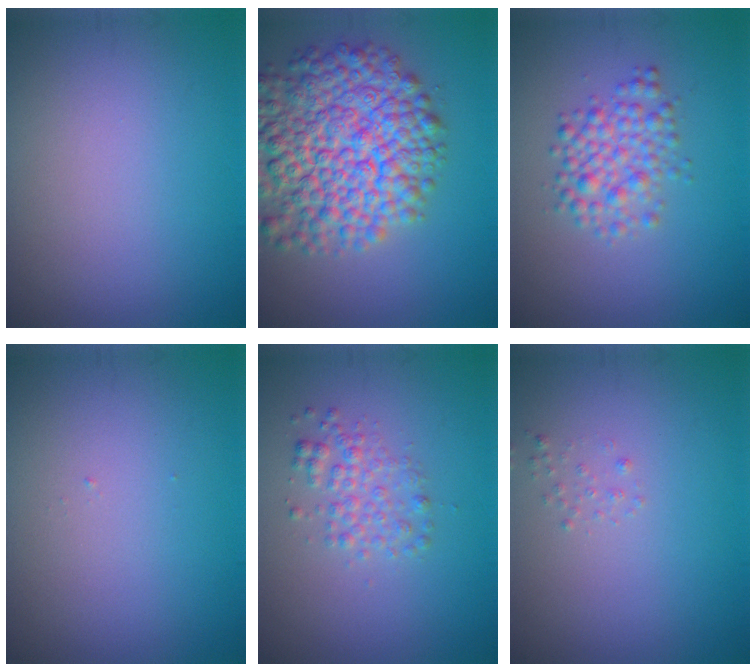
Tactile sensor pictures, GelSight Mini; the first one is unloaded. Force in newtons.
{"total": 11.2, "press": 11.2, "slide": 0.5}
{"total": 3.3, "press": 3.2, "slide": 0.1}
{"total": 0.0}
{"total": 2.2, "press": 2.2, "slide": 0.0}
{"total": 0.6, "press": 0.6, "slide": 0.0}